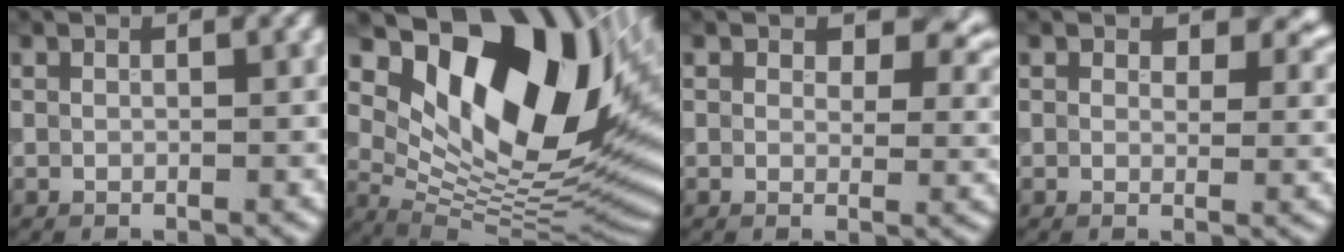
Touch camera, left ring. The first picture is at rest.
{"total": 16.1, "force": [6.3, 8.0, 12.5], "torque": [-0.177, -0.005, 0.113]}
{"total": 3.6, "force": [1.7, 2.1, 2.4], "torque": [-0.032, -0.004, 0.025]}
{"total": 3.1, "force": [1.6, 1.8, 1.9], "torque": [-0.027, -0.004, 0.022]}